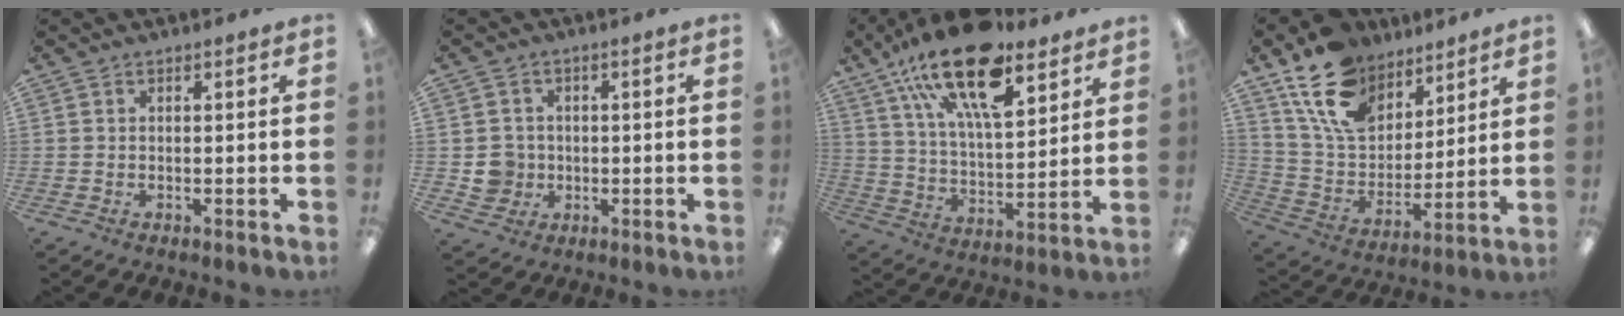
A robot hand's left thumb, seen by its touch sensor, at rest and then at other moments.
{"total": 5.5, "force": [-0.4, 5.4, 0.8], "torque": [-0.009, 0.011, -0.003]}
{"total": 22.8, "force": [14.5, 9.3, 14.9], "torque": [-0.244, -0.076, 0.250]}
{"total": 17.6, "force": [11.7, 10.8, 7.4], "torque": [-0.144, -0.058, 0.222]}